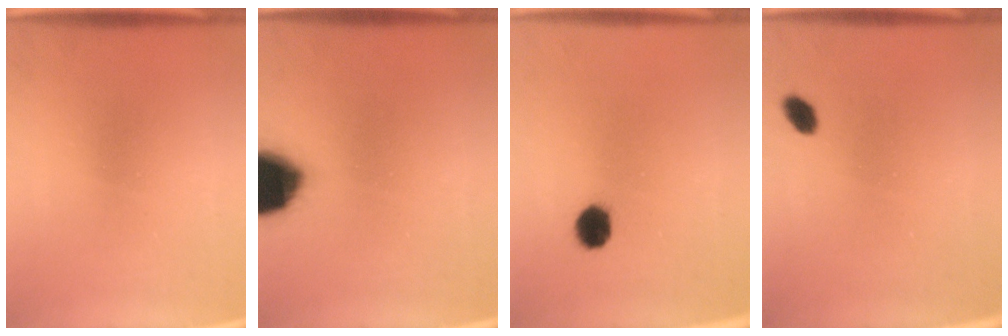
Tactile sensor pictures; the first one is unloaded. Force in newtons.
{"total": 17.6}
{"total": 4.0}
{"total": 2.4}